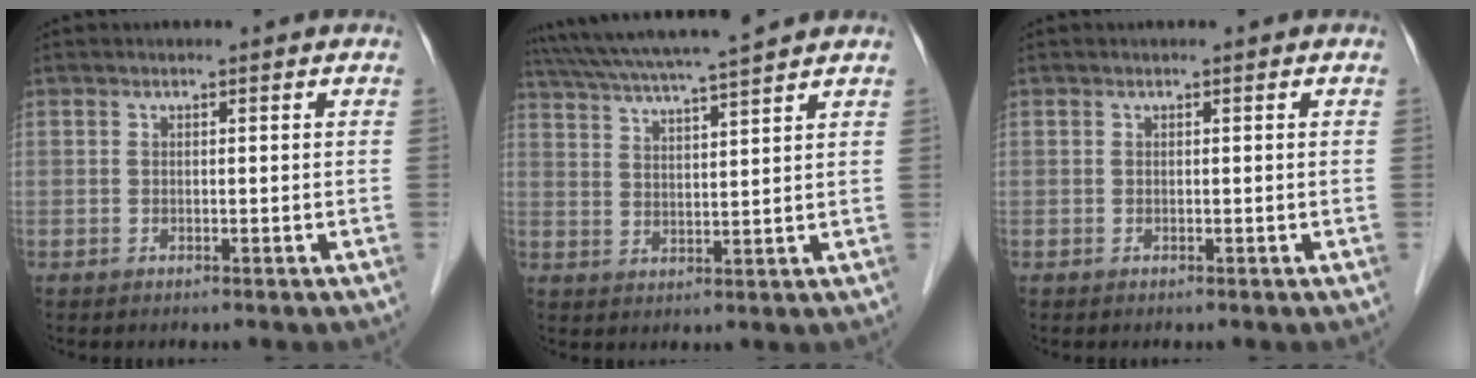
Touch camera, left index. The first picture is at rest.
{"total": 12.6, "force": [11.1, -0.7, 5.9], "torque": [-0.114, 0.028, 0.173]}
{"total": 0.0}